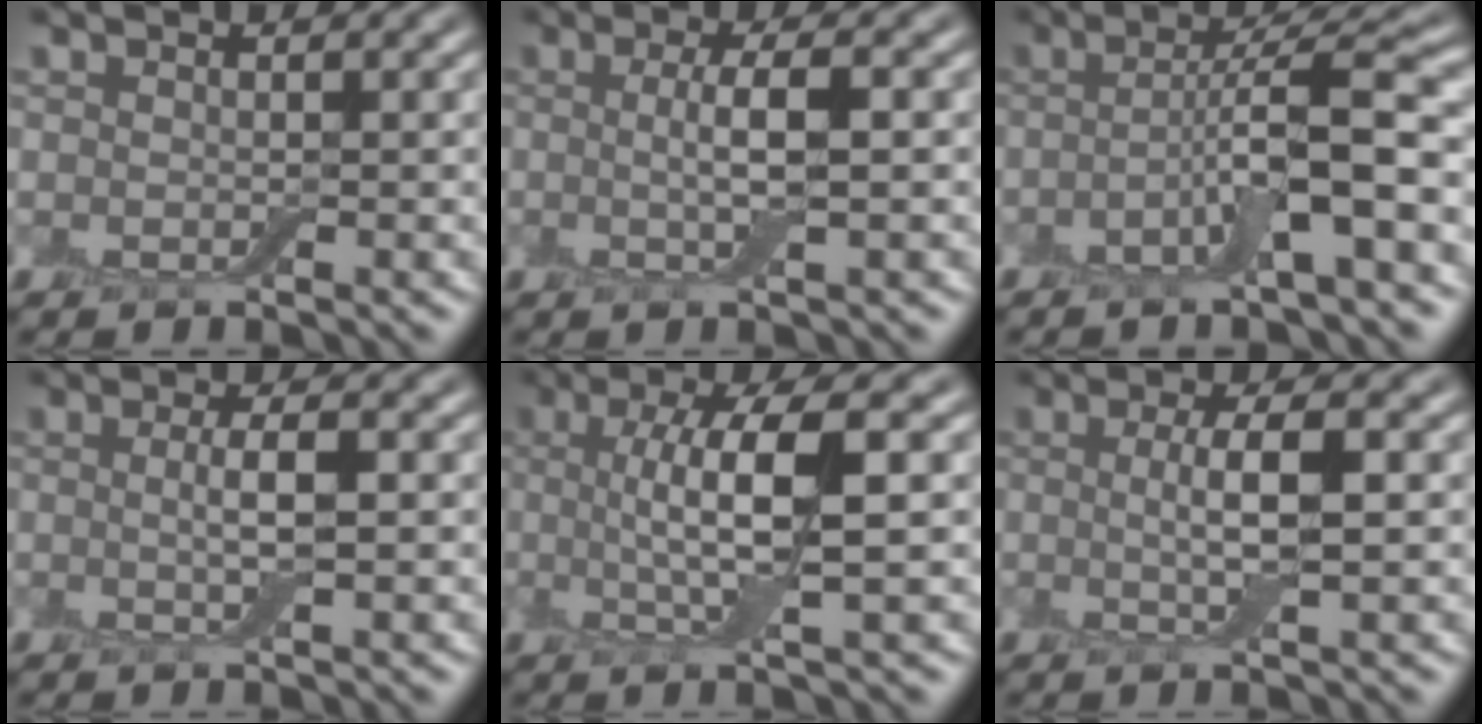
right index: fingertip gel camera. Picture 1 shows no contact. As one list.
[{"total": 3.4, "force": [0.0, 0.7, 3.4], "torque": [-0.065, -0.001, -0.001]}, {"total": 6.6, "force": [-1.7, 1.0, 6.3], "torque": [-0.105, 0.018, -0.040]}, {"total": 2.5, "force": [0.0, 0.4, 2.5], "torque": [-0.048, -0.002, -0.002]}, {"total": 7.0, "force": [0.8, 1.8, 6.7], "torque": [-0.121, 0.004, 0.009]}, {"total": 3.8, "force": [0.1, 0.8, 3.8], "torque": [-0.071, -0.001, 0.002]}]